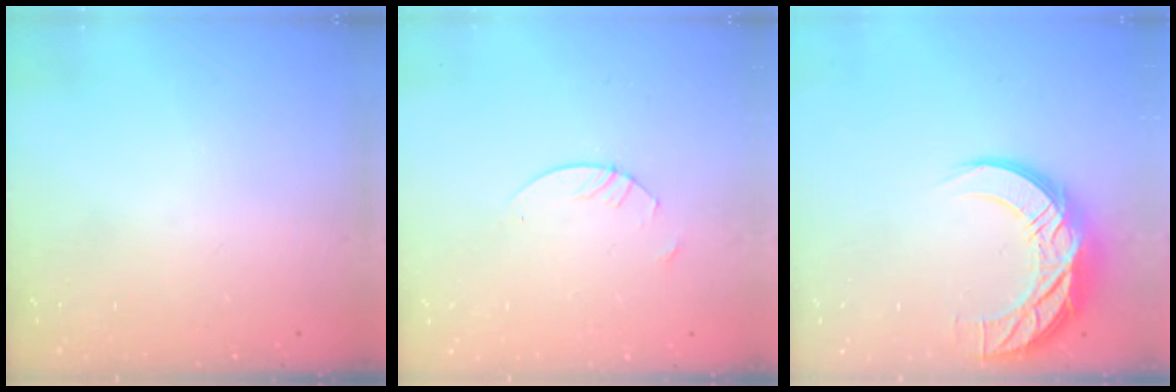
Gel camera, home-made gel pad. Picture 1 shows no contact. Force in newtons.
{"total": 2.4, "press": 2.4, "slide": 0.1}
{"total": 13.7, "press": 13.7, "slide": 0.9}